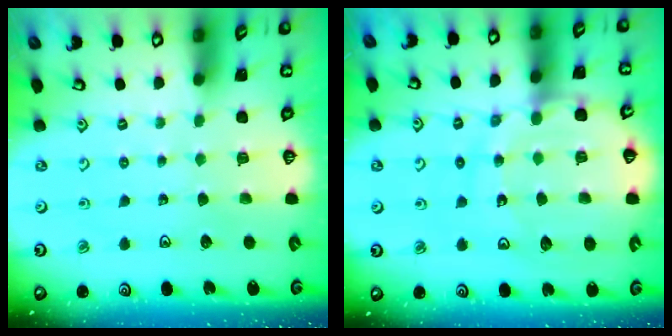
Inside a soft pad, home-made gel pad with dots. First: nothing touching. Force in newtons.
{"total": 13.5, "press": 13.4, "slide": 1.5}